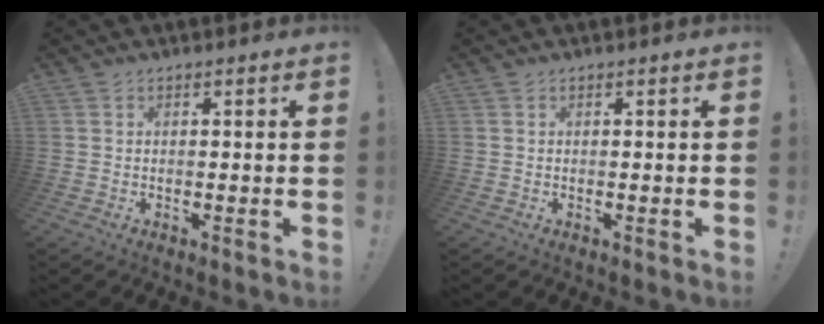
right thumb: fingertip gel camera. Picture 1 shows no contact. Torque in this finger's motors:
{"motor_torque": [0.00, 0.00, -0.01, 0.01, 0.05]}